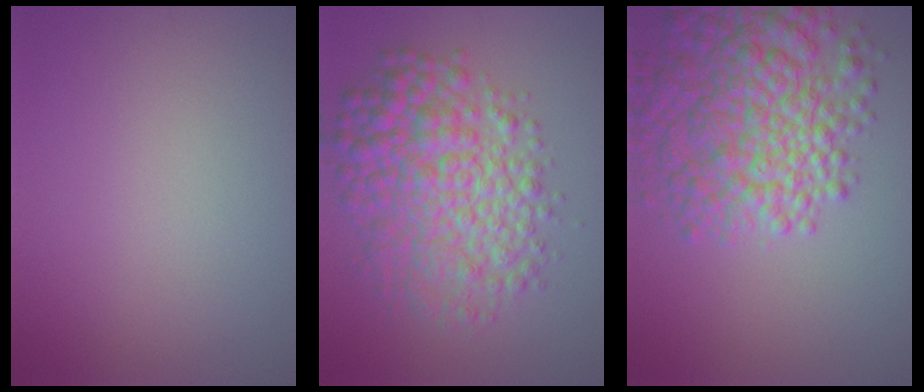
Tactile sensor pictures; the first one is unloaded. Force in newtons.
{"total": 7.9, "press": 7.9, "slide": 0.1}
{"total": 8.9, "press": 8.9, "slide": 0.3}